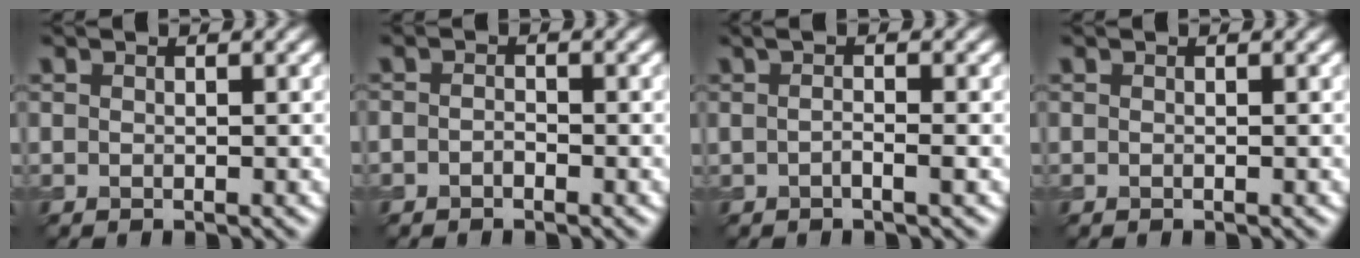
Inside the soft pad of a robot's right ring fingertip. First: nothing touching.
{"total": 0.8, "force": [-0.5, 0.4, 0.5], "torque": [-0.011, 0.000, -0.011]}
{"total": 1.8, "force": [-0.1, 0.5, 1.7], "torque": [-0.027, -0.003, -0.008]}
{"total": 0.0}